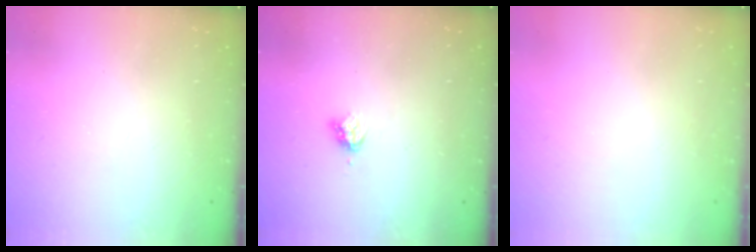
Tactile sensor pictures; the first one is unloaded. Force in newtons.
{"total": 3.3, "press": 3.3, "slide": 0.4}
{"total": 0.0}